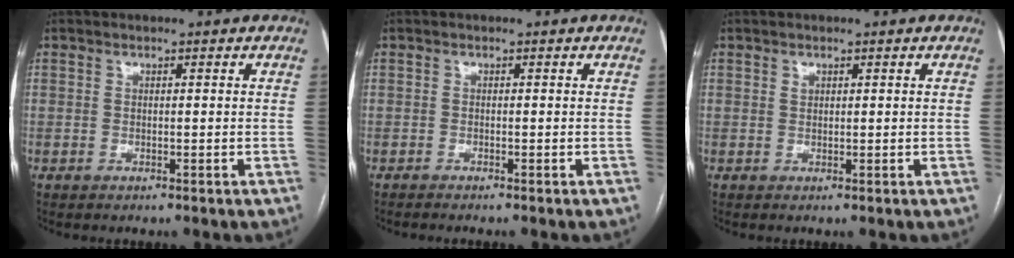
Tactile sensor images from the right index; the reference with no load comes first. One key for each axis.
{"total": 1.8, "fx": -1.6, "fy": -0.1, "fz": 0.8, "tx": -0.007, "ty": 0.001, "tz": -0.020}
{"total": 0.7, "fx": 0.4, "fy": 0.5, "fz": 0.3, "tx": -0.002, "ty": -0.001, "tz": 0.007}